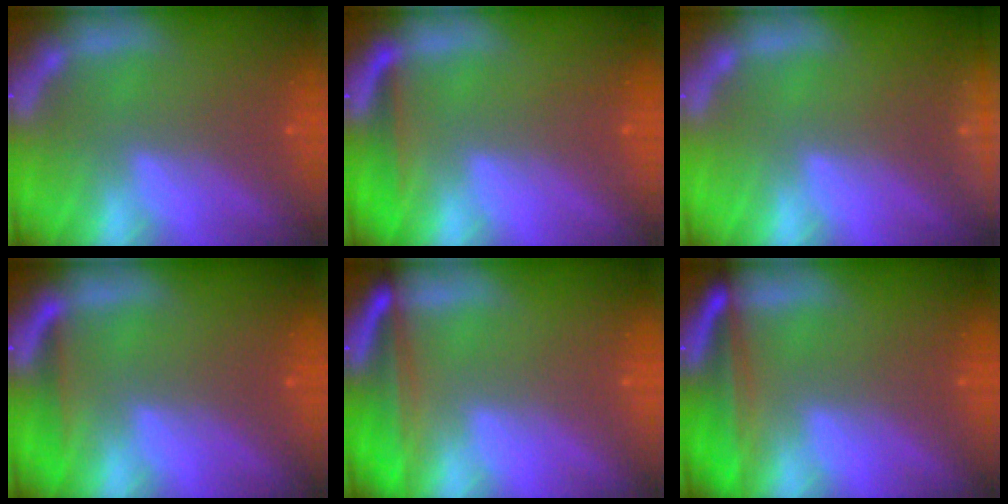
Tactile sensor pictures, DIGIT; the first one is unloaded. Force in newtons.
{"total": 2.5}
{"total": 9.0}
{"total": 1.9}
{"total": 6.0}
{"total": 6.0}